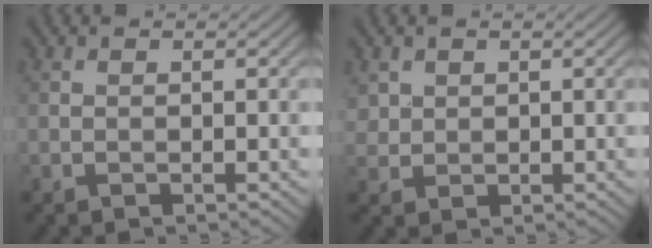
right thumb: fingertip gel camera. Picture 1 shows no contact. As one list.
[{"total": 2.2, "force": [1.1, 1.8, 0.5], "torque": [-0.017, -0.003, 0.024]}]